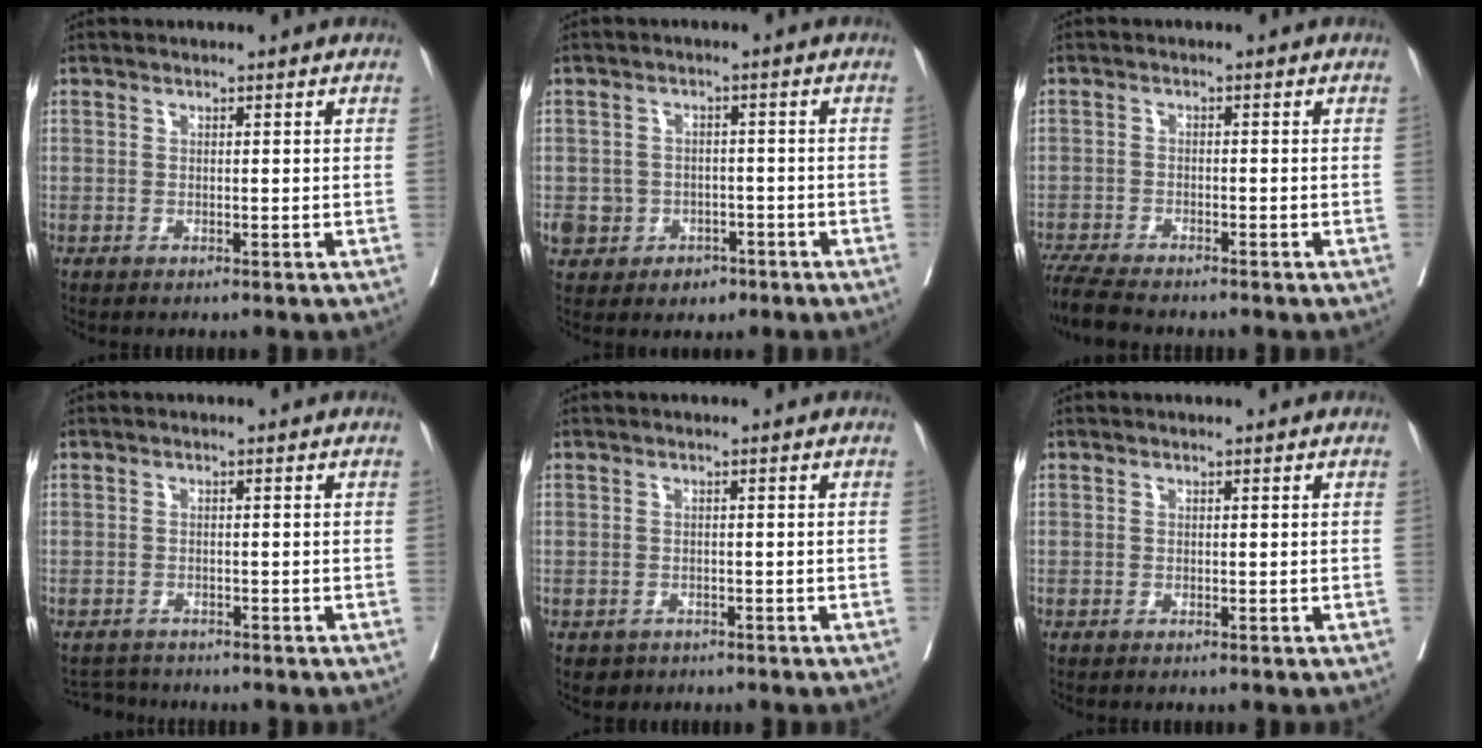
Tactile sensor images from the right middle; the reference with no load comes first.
{"total": 5.8, "force": [-2.6, 5.1, 1.2], "torque": [-0.015, 0.014, -0.028]}
{"total": 6.4, "force": [-5.7, 0.7, 2.7], "torque": [-0.049, -0.022, -0.100]}
{"total": 2.5, "force": [-2.4, 0.5, -0.4], "torque": [0.008, -0.009, -0.041]}
{"total": 2.1, "force": [-1.3, 1.5, 0.2], "torque": [-0.007, 0.002, -0.018]}
{"total": 0.0}